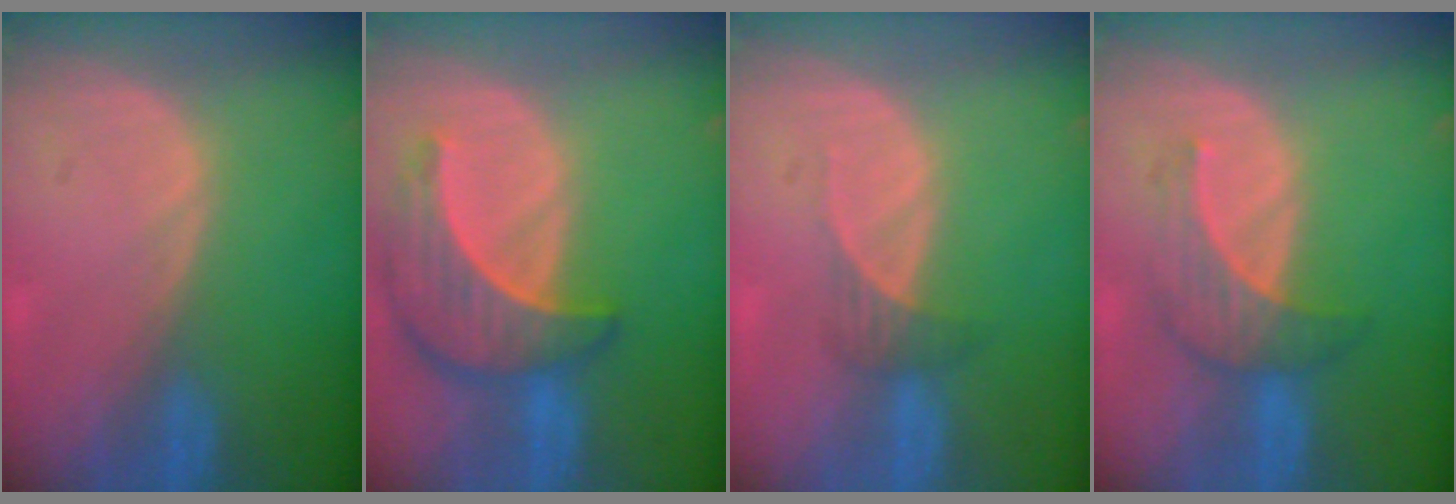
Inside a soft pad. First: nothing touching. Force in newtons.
{"total": 8.9, "press": 8.0, "slide": 3.7}
{"total": 2.1, "press": 1.9, "slide": 0.9}
{"total": 4.8, "press": 4.8, "slide": 0.5}